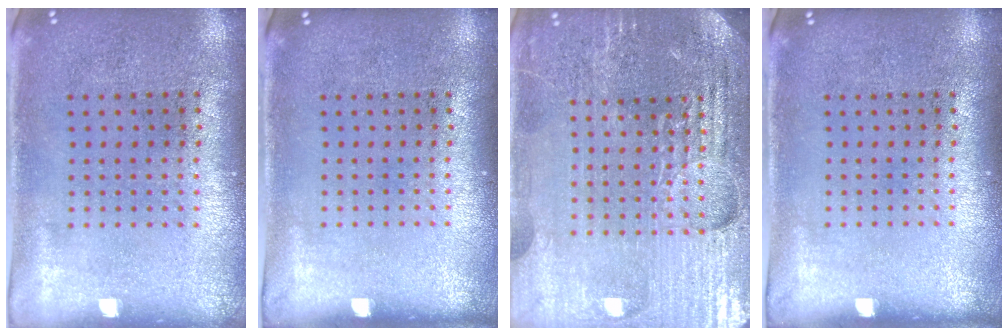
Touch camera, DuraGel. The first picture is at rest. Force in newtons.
{"total": 0.0}
{"total": 5.0, "press": 4.7, "slide": 1.8}
{"total": 0.0}